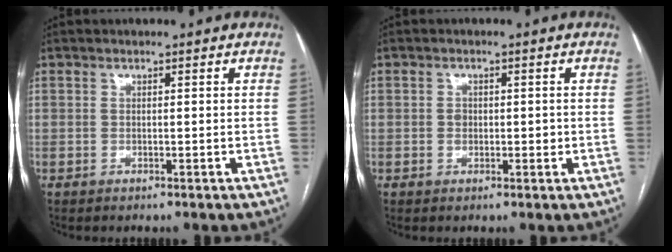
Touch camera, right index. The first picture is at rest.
{"total": 2.0, "force": [-0.1, 1.6, 1.3], "torque": [-0.019, 0.003, 0.000]}